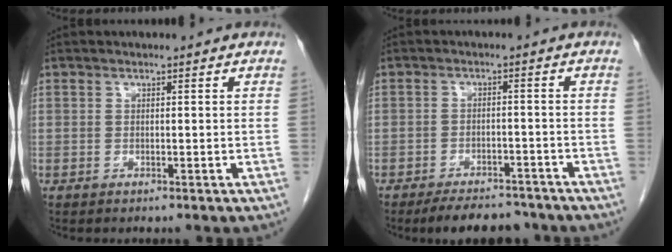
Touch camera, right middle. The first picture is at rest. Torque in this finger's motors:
{"motor_torque": [0.66, -0.49, 0.08, 0.03]}